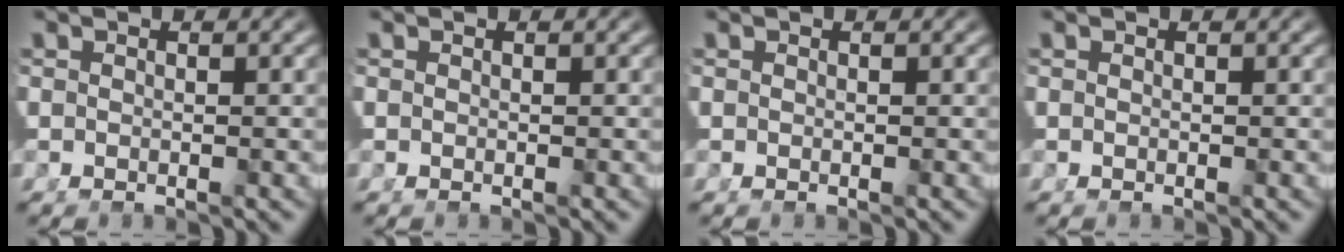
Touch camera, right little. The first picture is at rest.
{"total": 0.0}
{"total": 0.0}
{"total": 0.0}